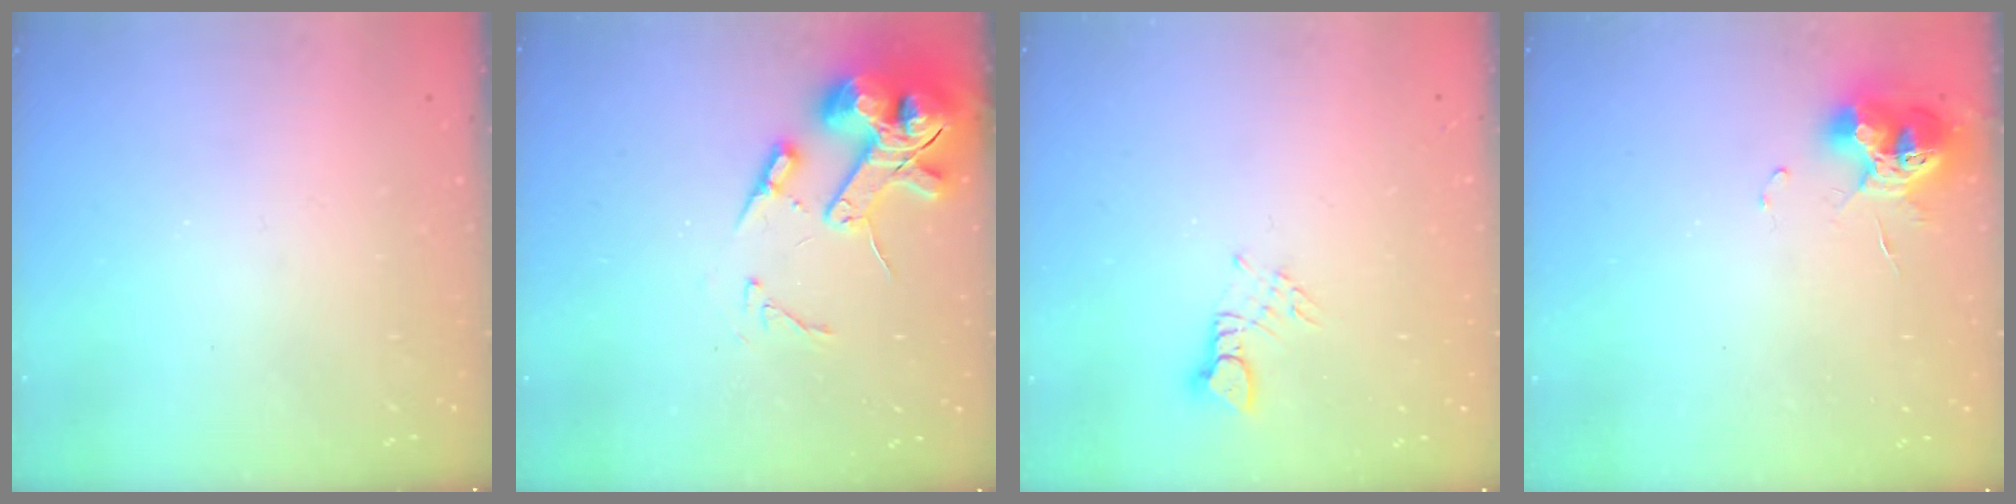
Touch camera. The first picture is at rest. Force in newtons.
{"total": 14.6, "press": 14.4, "slide": 2.2}
{"total": 2.9, "press": 2.9, "slide": 0.1}
{"total": 10.0, "press": 9.9, "slide": 0.9}